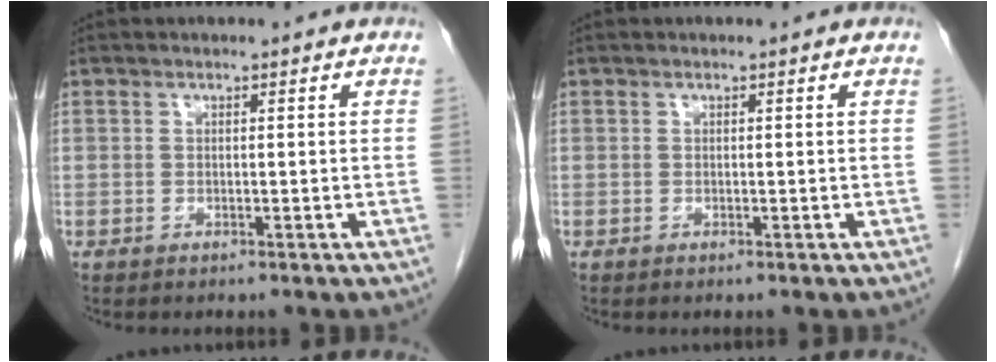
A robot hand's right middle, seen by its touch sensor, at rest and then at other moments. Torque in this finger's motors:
{"motor_torque": [0.00, 0.00, 0.00, 0.00]}